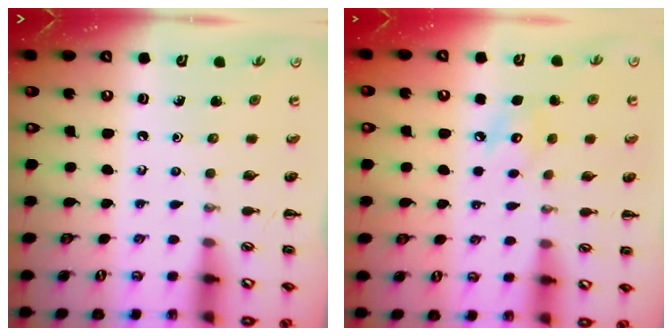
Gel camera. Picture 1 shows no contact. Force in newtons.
{"total": 6.2, "press": 6.0, "slide": 1.3}